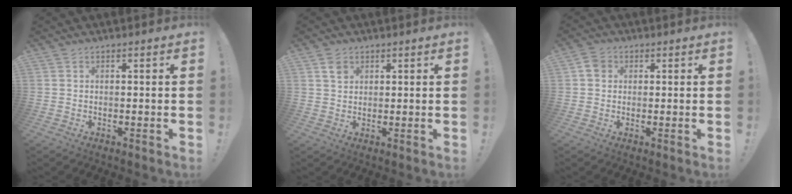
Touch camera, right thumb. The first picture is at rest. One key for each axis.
{"total": 3.4, "fx": 1.9, "fy": 2.6, "fz": 1.3, "tx": -0.007, "ty": -0.006, "tz": 0.033}
{"total": 4.4, "fx": 1.1, "fy": 3.7, "fz": 2.1, "tx": -0.027, "ty": 0.006, "tz": 0.023}